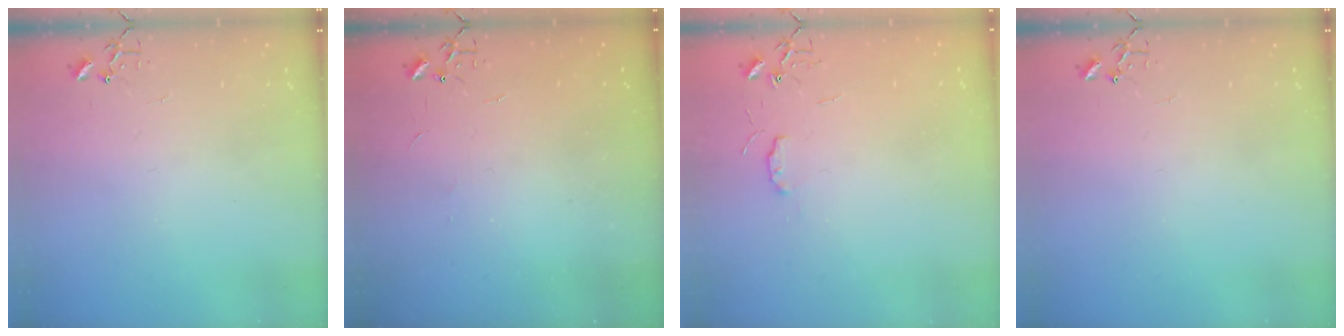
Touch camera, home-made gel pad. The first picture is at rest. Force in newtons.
{"total": 1.9, "press": 1.9, "slide": 0.3}
{"total": 4.9, "press": 4.9, "slide": 0.7}
{"total": 0.0}